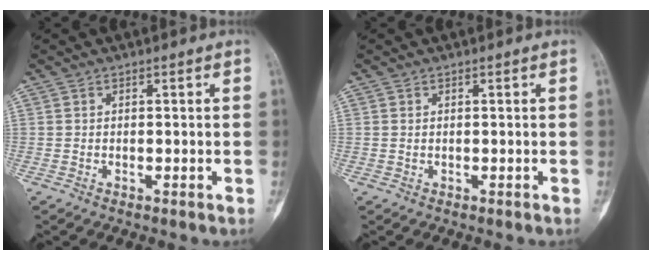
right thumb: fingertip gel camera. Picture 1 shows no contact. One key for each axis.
{"total": 0.0}